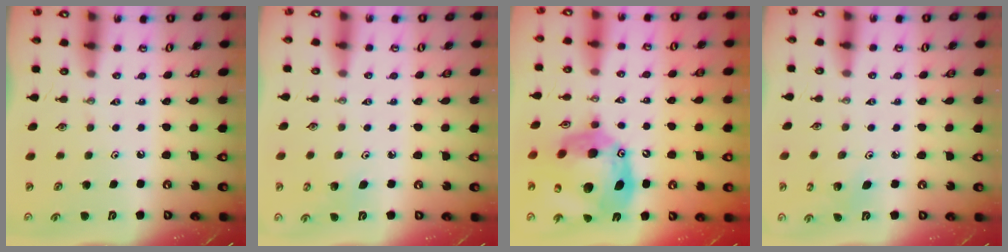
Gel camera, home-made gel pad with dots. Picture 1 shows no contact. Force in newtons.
{"total": 4.5, "press": 4.5, "slide": 0.2}
{"total": 23.3, "press": 23.2, "slide": 2.2}
{"total": 2.7, "press": 2.7, "slide": 0.2}